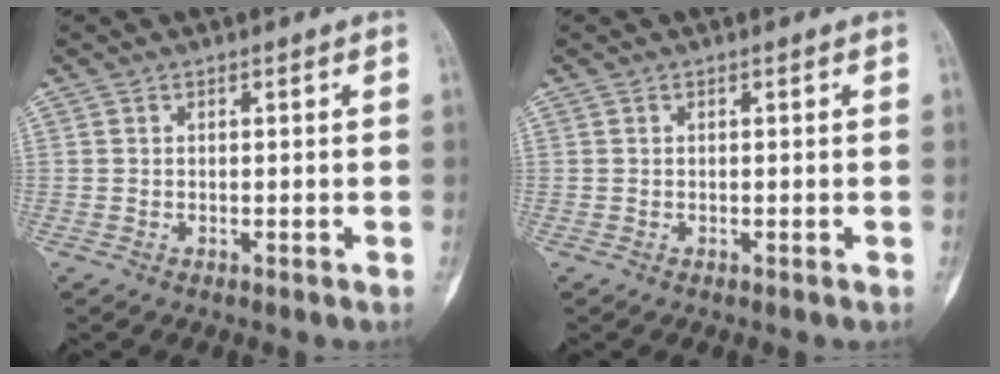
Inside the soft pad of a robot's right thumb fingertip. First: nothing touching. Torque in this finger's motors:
{"motor_torque": [0.00, 0.00, 0.00, 0.00, 0.00]}